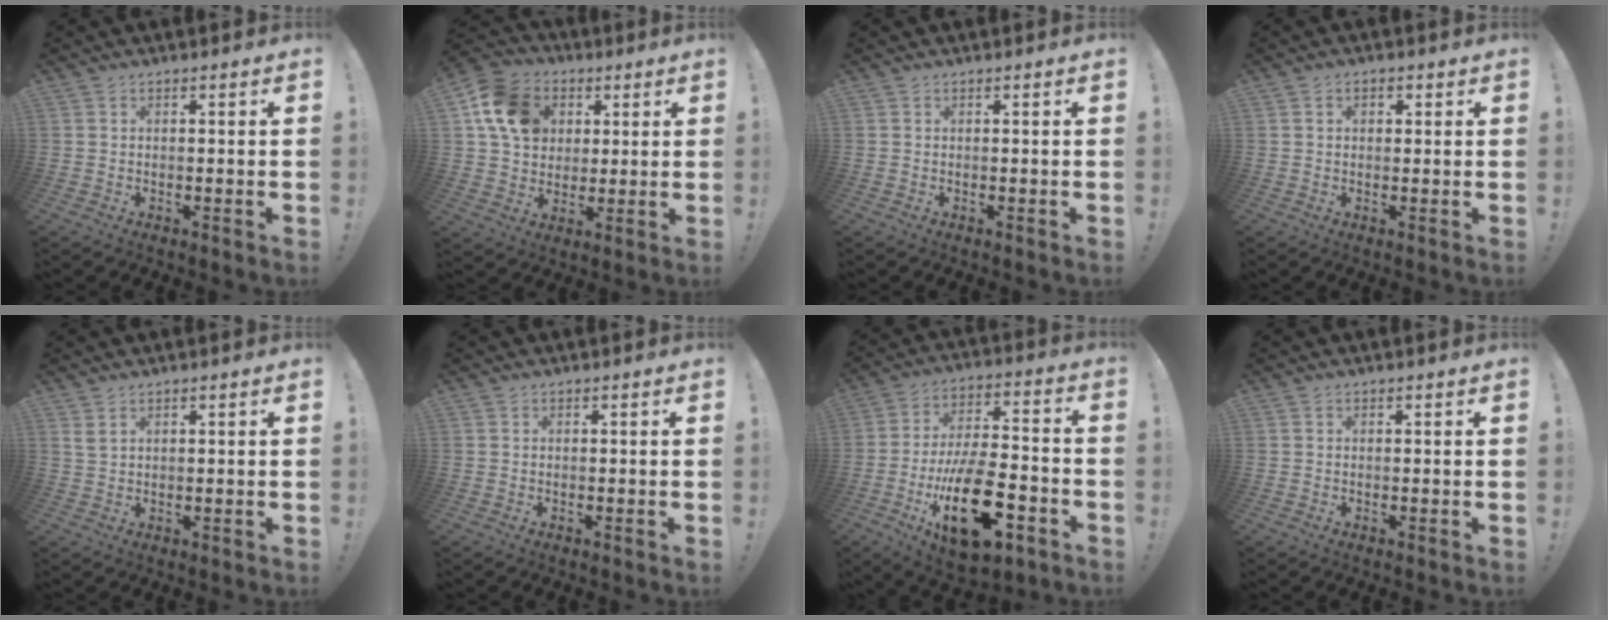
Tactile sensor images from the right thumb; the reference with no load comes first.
{"total": 14.8, "force": [4.7, 11.9, 7.4], "torque": [-0.117, -0.001, 0.099]}
{"total": 0.0}
{"total": 1.5, "force": [0.3, 1.2, 0.9], "torque": [-0.011, 0.002, 0.003]}
{"total": 2.0, "force": [1.3, 0.7, 1.3], "torque": [-0.024, -0.005, 0.023]}
{"total": 0.0}
{"total": 23.6, "force": [-9.2, 10.8, 18.9], "torque": [-0.323, 0.050, -0.141]}
{"total": 0.0}